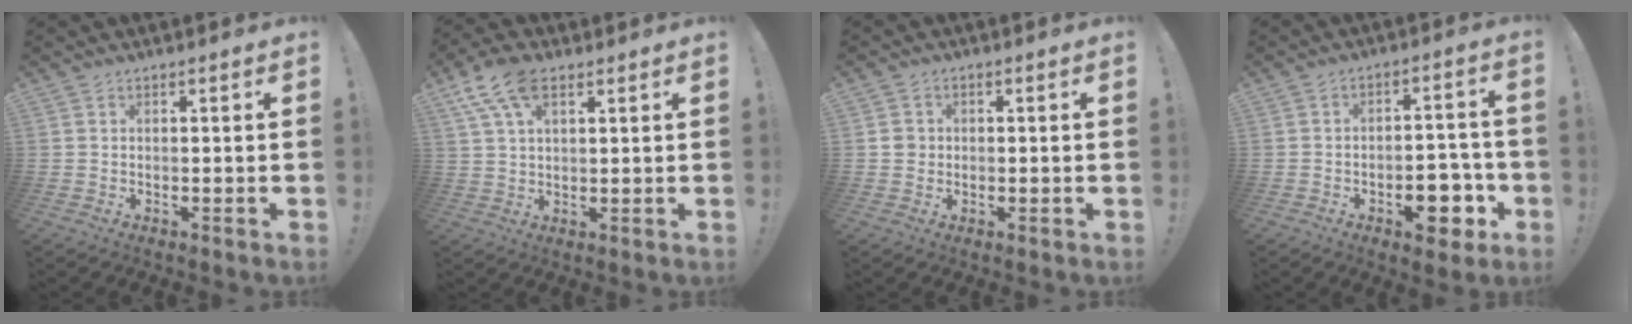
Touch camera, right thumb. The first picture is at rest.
{"total": 10.5, "force": [5.5, 5.4, 7.2], "torque": [-0.129, -0.012, 0.101]}
{"total": 2.9, "force": [-0.2, 2.8, 0.9], "torque": [-0.010, 0.006, -0.004]}
{"total": 11.2, "force": [-4.9, 6.6, 7.6], "torque": [-0.071, 0.034, -0.075]}